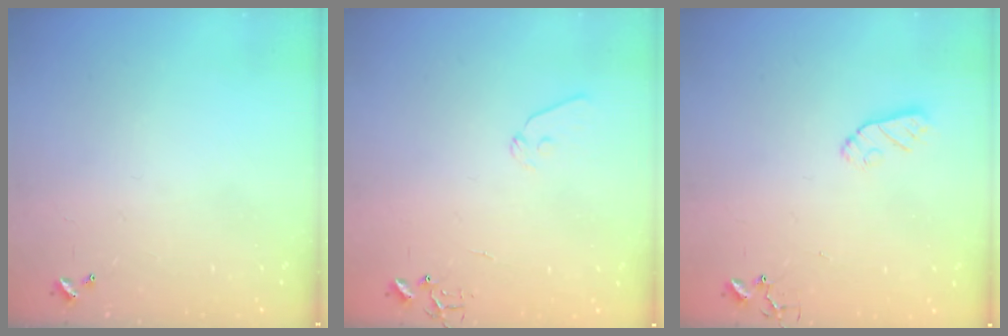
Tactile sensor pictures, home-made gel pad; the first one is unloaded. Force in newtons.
{"total": 6.8, "press": 6.8, "slide": 1.0}
{"total": 6.5, "press": 6.5, "slide": 0.3}